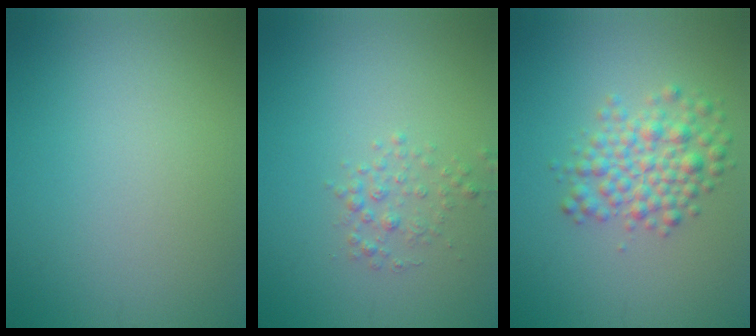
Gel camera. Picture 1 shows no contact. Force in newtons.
{"total": 1.5, "press": 1.5, "slide": 0.0}
{"total": 3.9, "press": 3.9, "slide": 0.1}